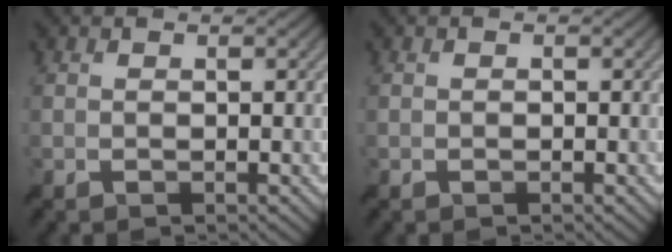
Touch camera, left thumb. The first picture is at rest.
{"total": 0.0}